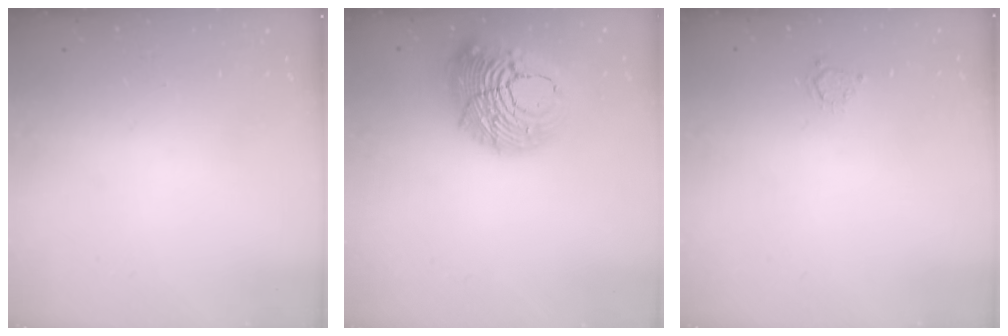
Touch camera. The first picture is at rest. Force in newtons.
{"total": 19.1, "press": 19.0, "slide": 2.1}
{"total": 3.4, "press": 3.4, "slide": 0.5}